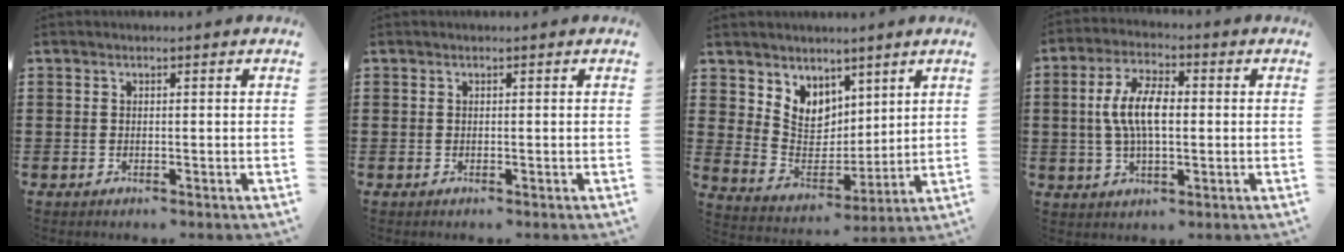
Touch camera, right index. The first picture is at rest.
{"total": 0.0}
{"total": 6.3, "force": [4.3, 4.6, -0.1], "torque": [-0.040, -0.032, 0.084]}
{"total": 8.2, "force": [0.2, 3.4, 7.4], "torque": [-0.166, 0.003, -0.004]}